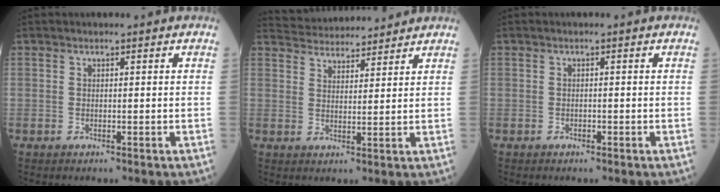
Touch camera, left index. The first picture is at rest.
{"total": 8.9, "force": [8.7, 1.2, 1.4], "torque": [-0.029, 0.026, 0.133]}
{"total": 0.5, "force": [-0.4, 0.2, 0.1], "torque": [-0.003, 0.000, -0.009]}